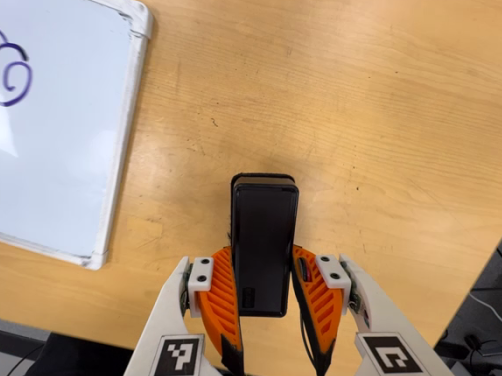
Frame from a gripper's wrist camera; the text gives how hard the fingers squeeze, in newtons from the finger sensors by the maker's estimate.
{"total": 5.8, "left": 3.6, "right": 8.0}